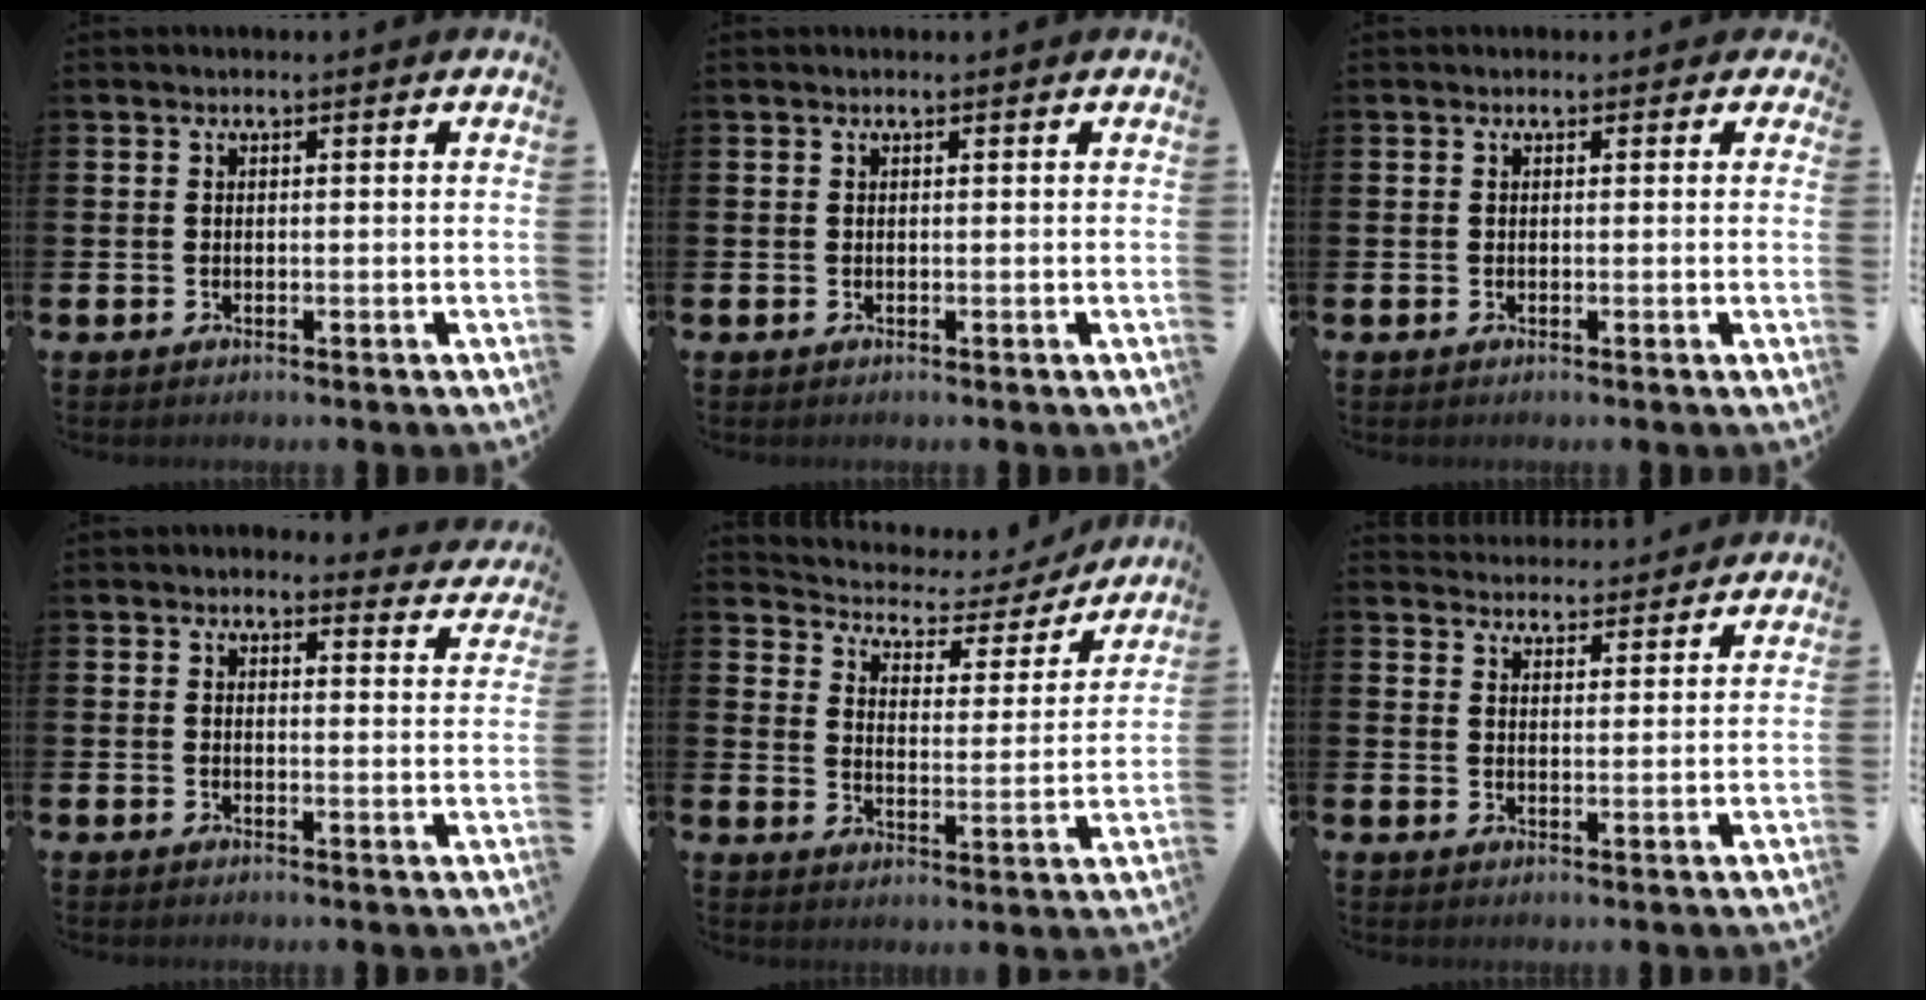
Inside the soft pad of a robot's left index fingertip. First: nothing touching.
{"total": 0.0}
{"total": 0.7, "force": [0.1, 0.6, 0.2], "torque": [0.000, 0.010, -0.002]}
{"total": 2.8, "force": [2.7, 0.8, 0.2], "torque": [-0.003, -0.014, 0.045]}
{"total": 4.3, "force": [3.8, 1.9, 0.7], "torque": [-0.043, -0.030, 0.055]}
{"total": 4.0, "force": [4.0, 0.7, -0.3], "torque": [-0.003, -0.026, 0.072]}